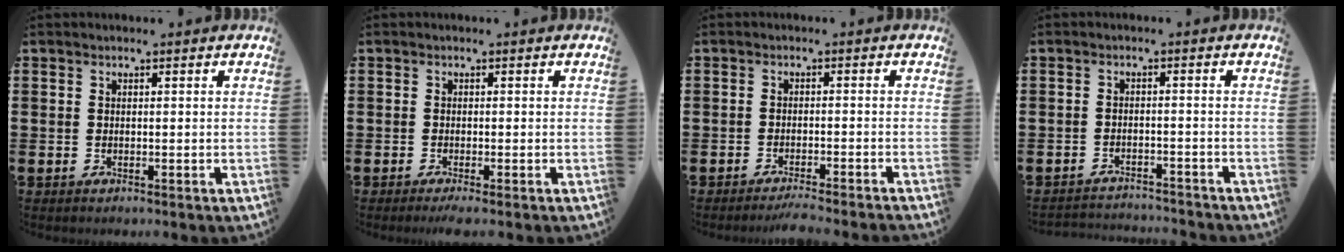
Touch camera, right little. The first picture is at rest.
{"total": 0.9, "force": [-0.5, 0.0, 0.8], "torque": [-0.012, -0.002, -0.009]}
{"total": 1.9, "force": [-1.7, -0.2, 0.7], "torque": [-0.011, 0.003, -0.033]}
{"total": 2.2, "force": [-2.2, 0.0, -0.2], "torque": [-0.002, 0.002, -0.048]}